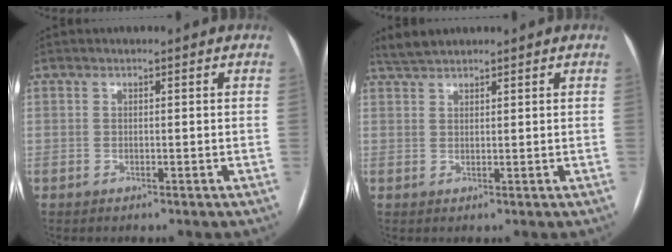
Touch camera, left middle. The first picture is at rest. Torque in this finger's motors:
{"motor_torque": [0.10, -0.13, -0.05, -0.01]}